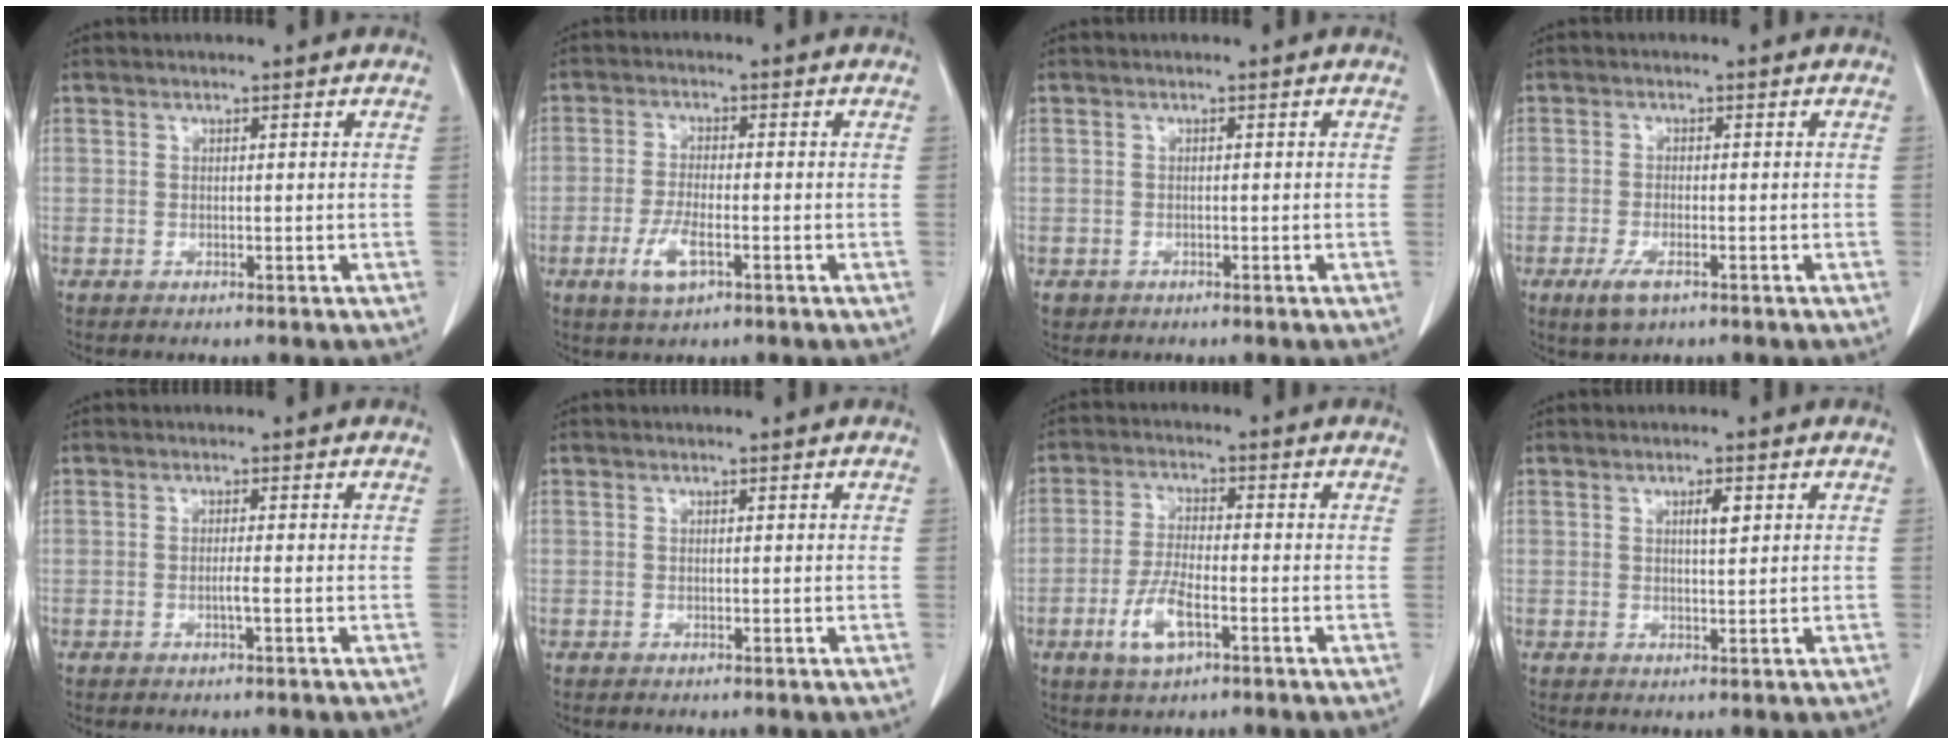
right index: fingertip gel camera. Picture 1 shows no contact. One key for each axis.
{"total": 5.1, "fx": -2.1, "fy": 1.5, "fz": 4.4, "tx": -0.091, "ty": -0.005, "tz": -0.033}
{"total": 1.1, "fx": -0.4, "fy": 1.0, "fz": 0.0, "tx": -0.005, "ty": 0.004, "tz": -0.002}
{"total": 3.6, "fx": -2.0, "fy": 1.2, "fz": 2.8, "tx": -0.058, "ty": -0.005, "tz": -0.029}
{"total": 1.3, "fx": -0.5, "fy": -0.2, "fz": 1.2, "tx": -0.024, "ty": -0.002, "tz": -0.009}
{"total": 0.0}
{"total": 6.5, "fx": -2.7, "fy": 1.9, "fz": 5.6, "tx": -0.115, "ty": -0.006, "tz": -0.047}
{"total": 2.2, "fx": 0.8, "fy": 0.4, "fz": 2.0, "tx": -0.035, "ty": -0.002, "tz": 0.014}